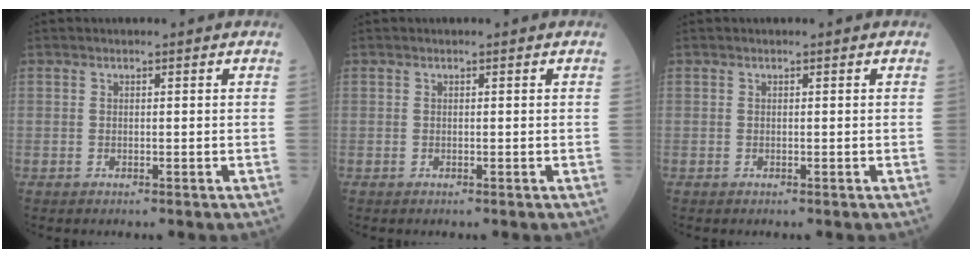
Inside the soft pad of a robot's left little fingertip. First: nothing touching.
{"total": 0.0}
{"total": 0.0}